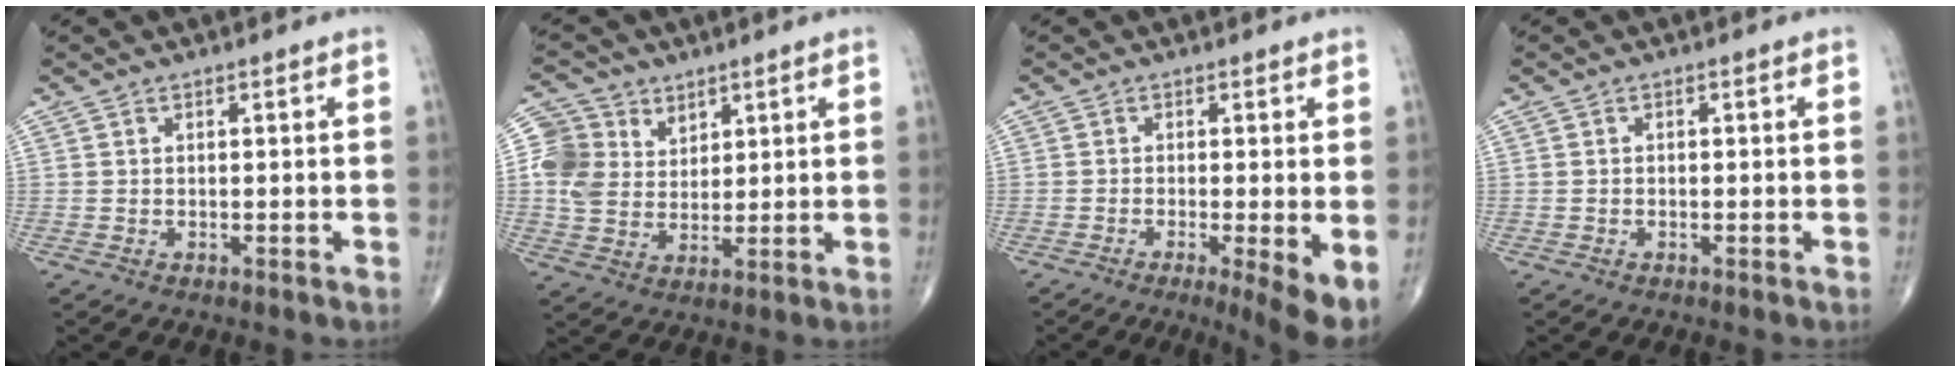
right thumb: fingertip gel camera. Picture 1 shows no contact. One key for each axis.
{"total": 8.7, "fx": 3.7, "fy": 7.3, "fz": 2.9, "tx": -0.034, "ty": -0.015, "tz": 0.076}
{"total": 6.1, "fx": -1.9, "fy": 0.8, "fz": 5.7, "tx": -0.094, "ty": -0.017, "tz": -0.035}
{"total": 0.0}